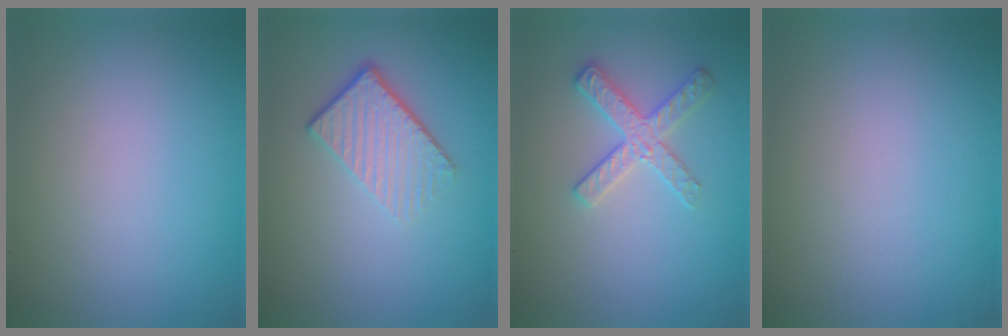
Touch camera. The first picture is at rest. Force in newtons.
{"total": 4.1, "press": 2.8, "slide": 3.0}
{"total": 2.7, "press": 2.6, "slide": 0.5}
{"total": 0.0}